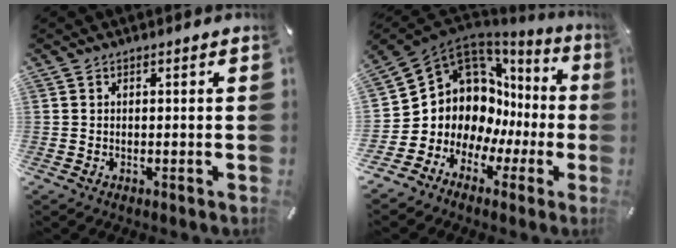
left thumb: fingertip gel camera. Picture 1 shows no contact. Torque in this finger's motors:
{"motor_torque": [0.01, 2.08, 1.35, 1.18, 0.15]}